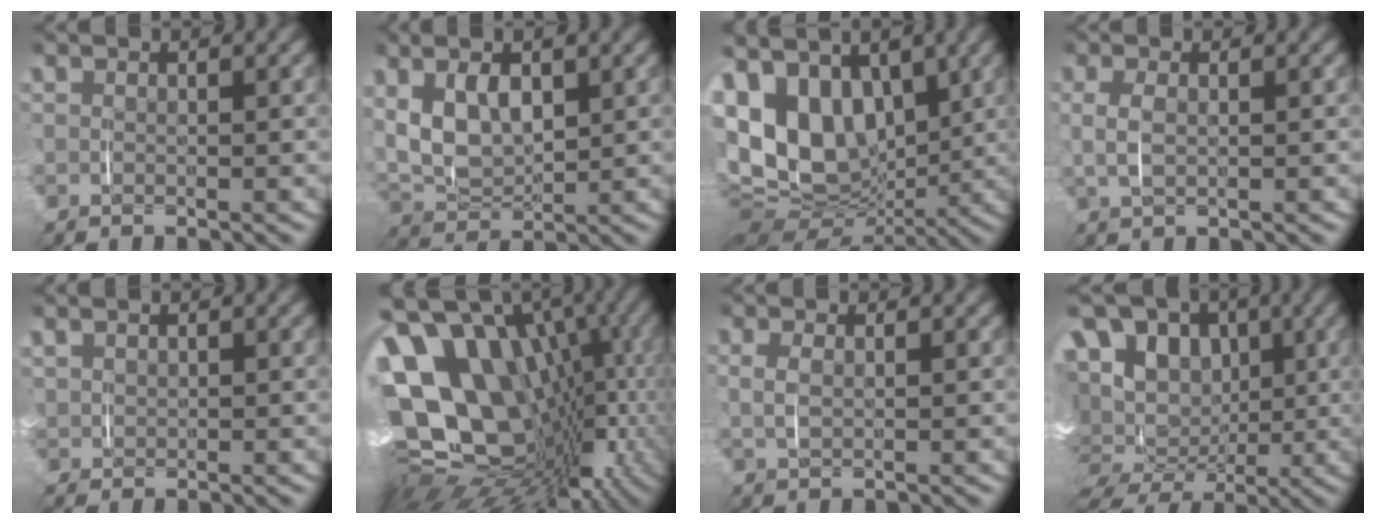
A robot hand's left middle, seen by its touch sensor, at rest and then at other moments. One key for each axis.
{"total": 7.0, "fx": 1.2, "fy": 4.9, "fz": 4.8, "tx": -0.110, "ty": -0.008, "tz": 0.030}
{"total": 16.4, "fx": 1.2, "fy": 12.7, "fz": 10.3, "tx": -0.215, "ty": -0.030, "tz": 0.025}
{"total": 2.2, "fx": 0.5, "fy": 1.2, "fz": 1.9, "tx": -0.048, "ty": 0.000, "tz": 0.013}
{"total": 1.2, "fx": 0.7, "fy": 0.9, "fz": 0.3, "tx": -0.015, "ty": 0.002, "tz": 0.018}
{"total": 27.8, "fx": -3.0, "fy": 20.5, "fz": 18.5, "tx": -0.358, "ty": -0.065, "tz": -0.026}
{"total": 1.4, "fx": 0.5, "fy": 0.6, "fz": 1.2, "tx": -0.027, "ty": 0.000, "tz": 0.013}
{"total": 17.3, "fx": -1.2, "fy": 15.1, "fz": 8.5, "tx": -0.194, "ty": -0.059, "tz": -0.010}